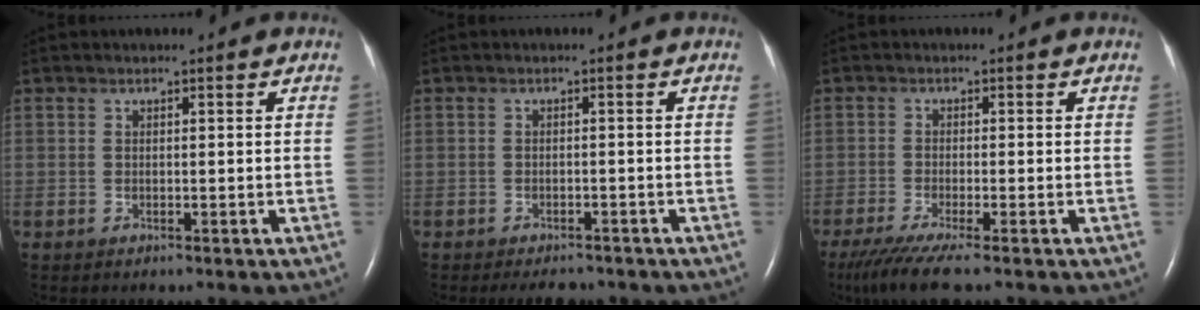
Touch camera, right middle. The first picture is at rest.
{"total": 3.8, "force": [-3.3, 1.5, 1.3], "torque": [-0.017, -0.003, -0.043]}
{"total": 7.0, "force": [-5.3, 0.1, 4.7], "torque": [-0.083, -0.021, -0.092]}